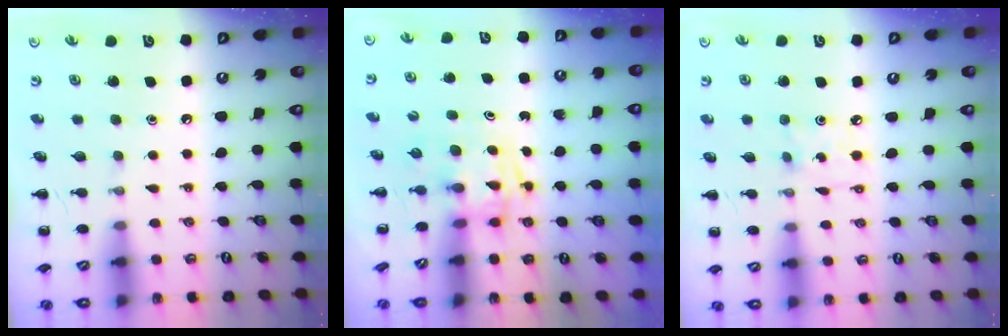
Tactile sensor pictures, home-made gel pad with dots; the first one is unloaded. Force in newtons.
{"total": 2.9, "press": 2.9, "slide": 0.1}
{"total": 3.3, "press": 3.1, "slide": 1.0}